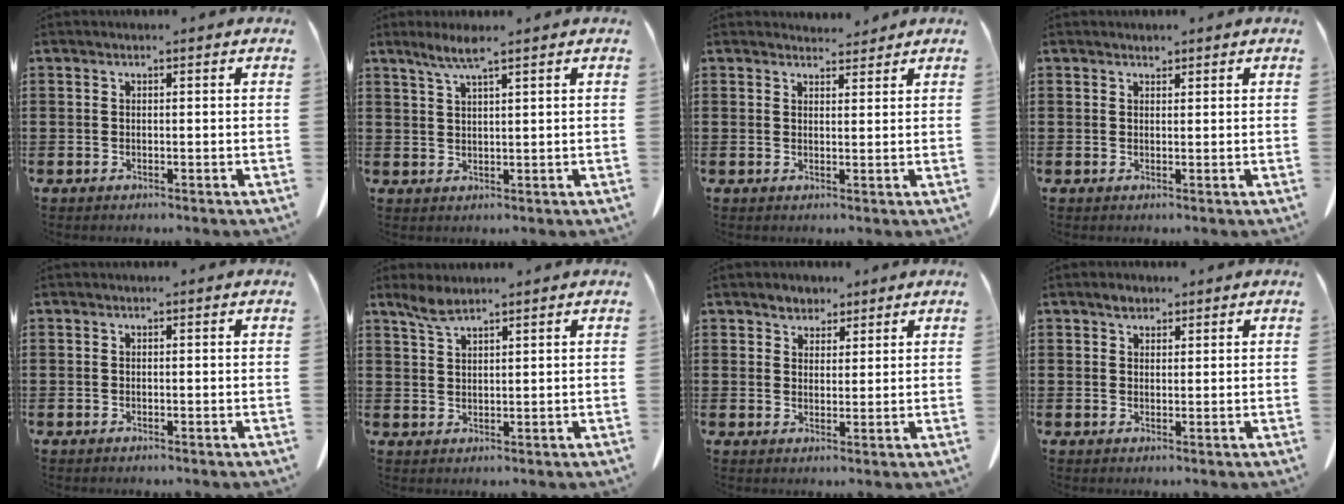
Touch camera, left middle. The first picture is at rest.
{"total": 3.7, "force": [2.5, 0.1, 2.7], "torque": [-0.059, 0.001, 0.044]}
{"total": 2.7, "force": [2.6, 0.6, 0.3], "torque": [-0.006, -0.008, 0.047]}
{"total": 1.0, "force": [0.9, 0.4, 0.2], "torque": [0.002, -0.003, 0.016]}
{"total": 0.0}
{"total": 3.0, "force": [2.3, 0.5, 1.8], "torque": [-0.042, 0.001, 0.043]}
{"total": 3.0, "force": [2.5, 1.6, 0.3], "torque": [-0.016, 0.006, 0.048]}
{"total": 1.7, "force": [1.4, 0.9, 0.6], "torque": [-0.008, 0.000, 0.024]}